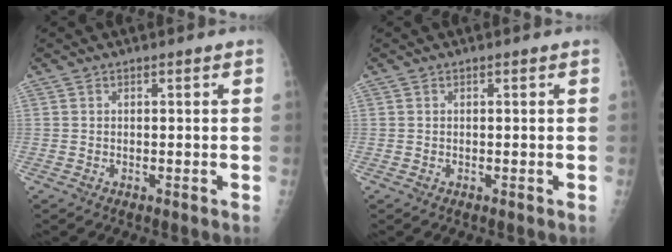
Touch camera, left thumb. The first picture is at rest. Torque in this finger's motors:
{"motor_torque": [-0.04, 0.06, -0.20, -0.16, 0.01]}